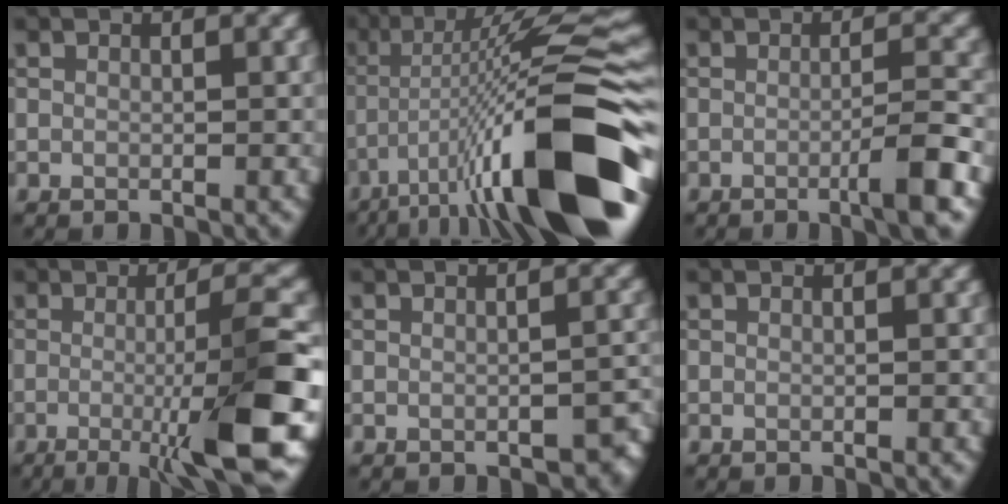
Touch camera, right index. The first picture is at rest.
{"total": 16.1, "force": [-6.8, 3.3, 14.3], "torque": [-0.232, 0.014, -0.108]}
{"total": 3.8, "force": [-1.5, 0.4, 3.5], "torque": [-0.047, 0.009, -0.034]}
{"total": 10.5, "force": [-2.6, 1.3, 10.1], "torque": [-0.137, 0.006, -0.047]}
{"total": 2.7, "force": [-1.3, 1.2, 1.9], "torque": [-0.022, 0.002, -0.012]}
{"total": 0.0}